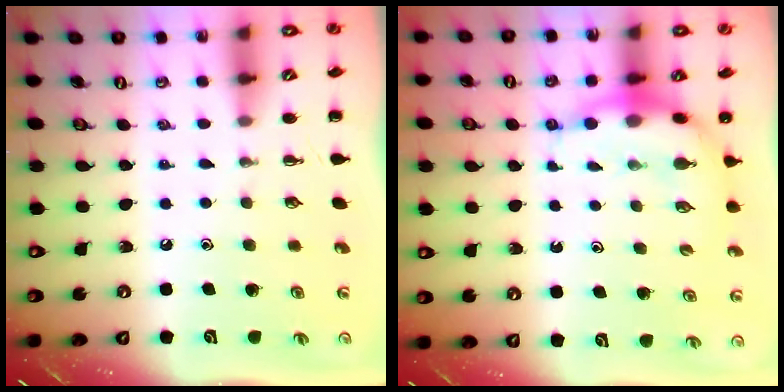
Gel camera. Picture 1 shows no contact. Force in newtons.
{"total": 7.1, "press": 6.9, "slide": 1.6}